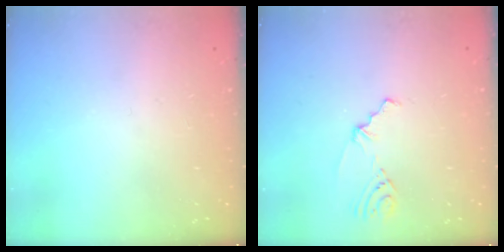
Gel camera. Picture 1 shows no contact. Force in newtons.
{"total": 2.3, "press": 1.7, "slide": 1.5}